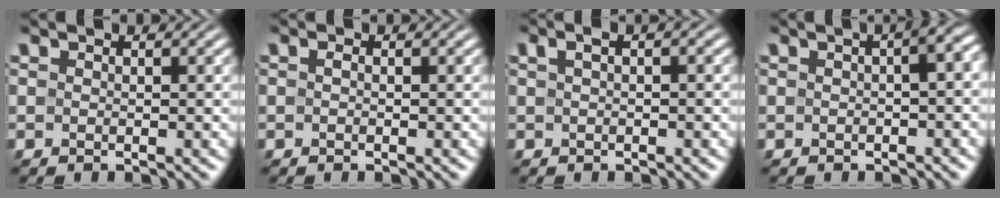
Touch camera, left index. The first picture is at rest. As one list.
[{"total": 0.6, "force": [-0.1, 0.3, 0.5], "torque": [-0.011, 0.001, -0.002]}, {"total": 2.0, "force": [0.8, 0.6, 1.8], "torque": [-0.034, 0.010, 0.009]}, {"total": 3.7, "force": [0.1, 1.1, 3.5], "torque": [-0.042, 0.013, 0.000]}]